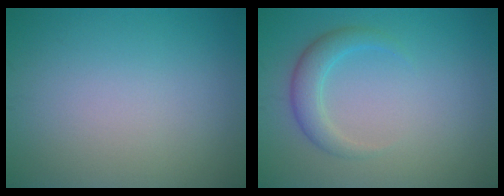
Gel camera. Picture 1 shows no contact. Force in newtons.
{"total": 2.5, "press": 2.5, "slide": 0.0}